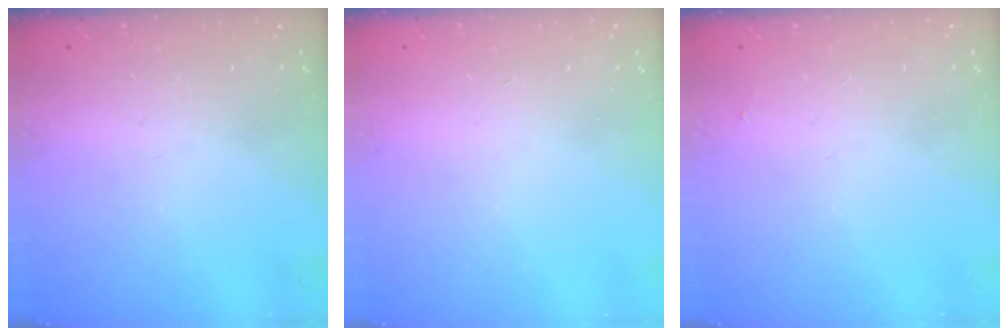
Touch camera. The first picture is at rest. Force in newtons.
{"total": 0.0}
{"total": 1.9, "press": 1.9, "slide": 0.3}